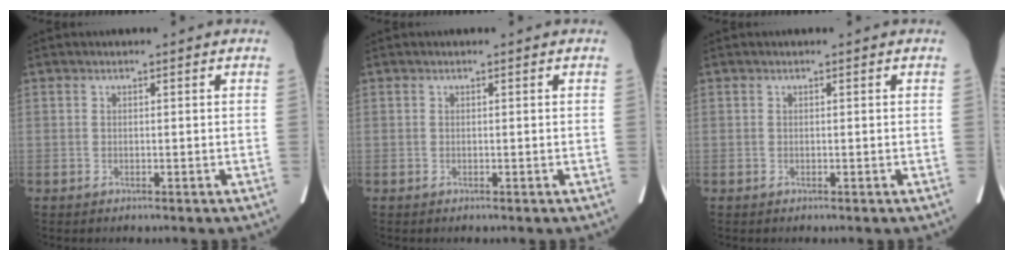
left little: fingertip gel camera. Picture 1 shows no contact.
{"total": 0.0}
{"total": 0.0}